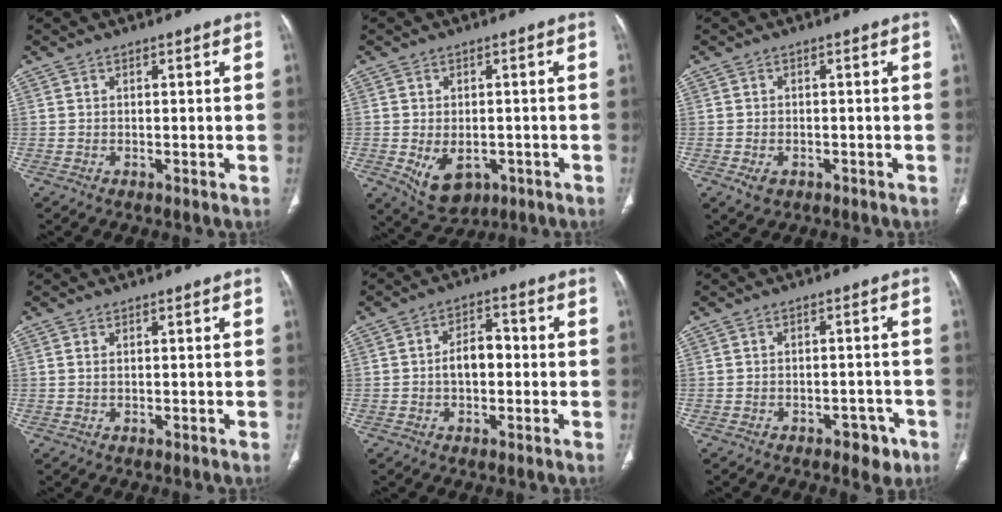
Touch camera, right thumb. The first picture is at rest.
{"total": 8.1, "force": [-2.6, 5.5, 5.4], "torque": [-0.073, 0.004, -0.022]}
{"total": 2.9, "force": [-1.3, 2.0, 1.7], "torque": [-0.029, 0.003, -0.013]}
{"total": 0.7, "force": [0.2, 0.3, 0.6], "torque": [-0.017, 0.005, 0.008]}
{"total": 6.0, "force": [-0.6, 3.8, 4.7], "torque": [-0.067, 0.024, -0.017]}
{"total": 4.8, "force": [-2.9, 2.8, 2.7], "torque": [-0.015, 0.020, -0.034]}